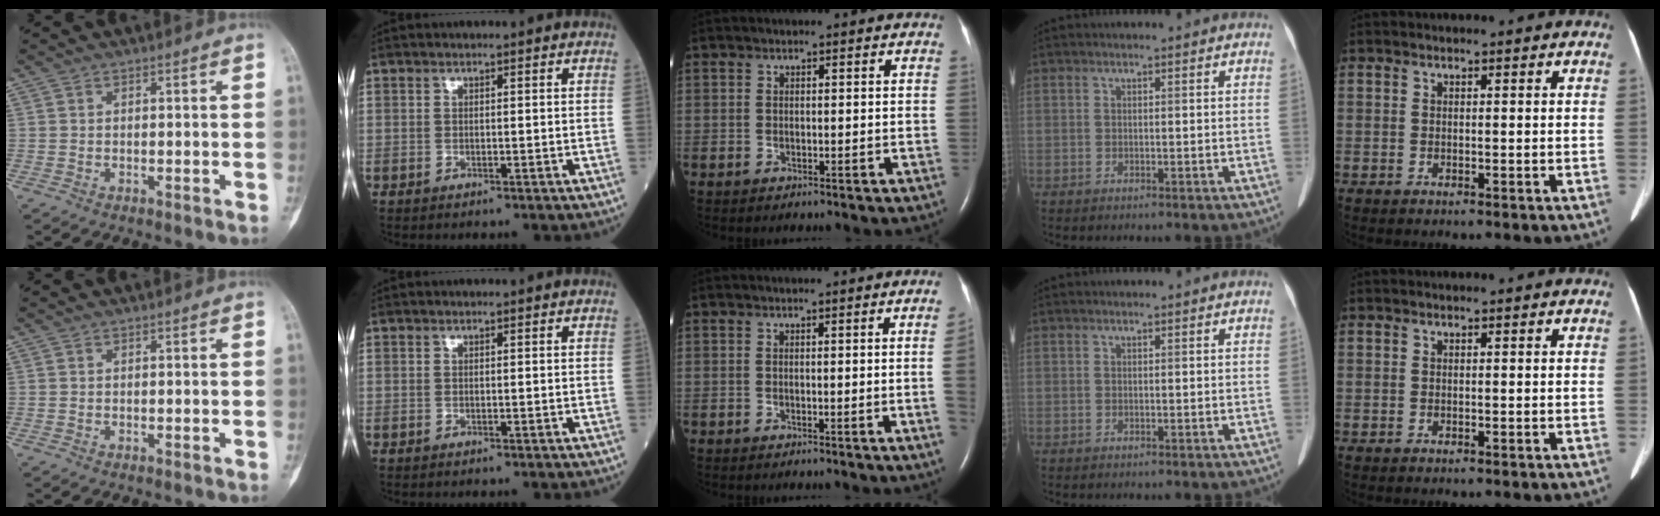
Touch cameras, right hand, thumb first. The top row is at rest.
{"middle": {"total": 2.4, "force": [-0.1, -1.2, 2.0], "torque": [-0.023, -0.003, 0.001]}}